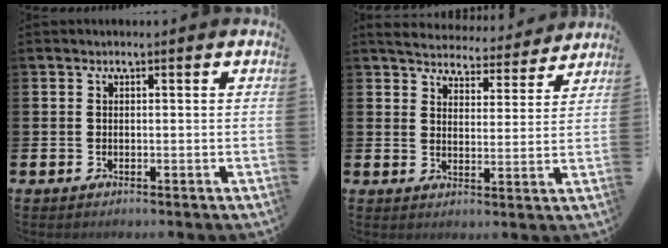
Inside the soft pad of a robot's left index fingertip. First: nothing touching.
{"total": 5.1, "force": [5.0, 1.0, 0.4], "torque": [-0.031, -0.039, 0.085]}